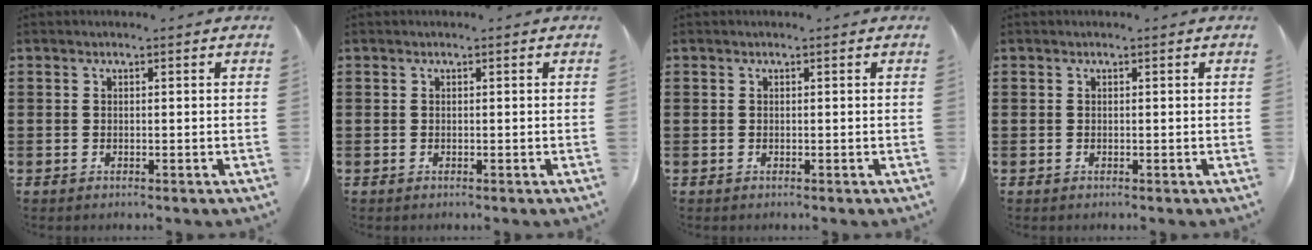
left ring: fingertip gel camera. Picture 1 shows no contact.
{"total": 0.0}
{"total": 0.0}
{"total": 0.0}